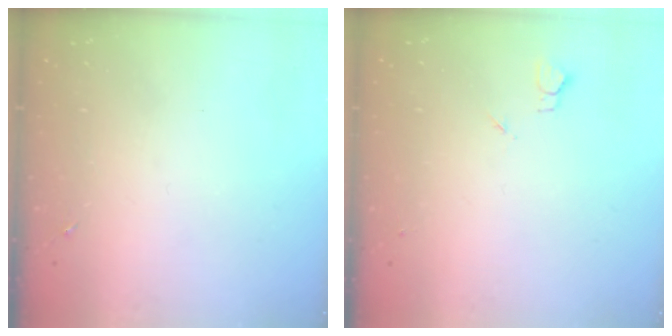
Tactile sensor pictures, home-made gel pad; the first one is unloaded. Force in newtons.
{"total": 2.7, "press": 2.6, "slide": 0.3}